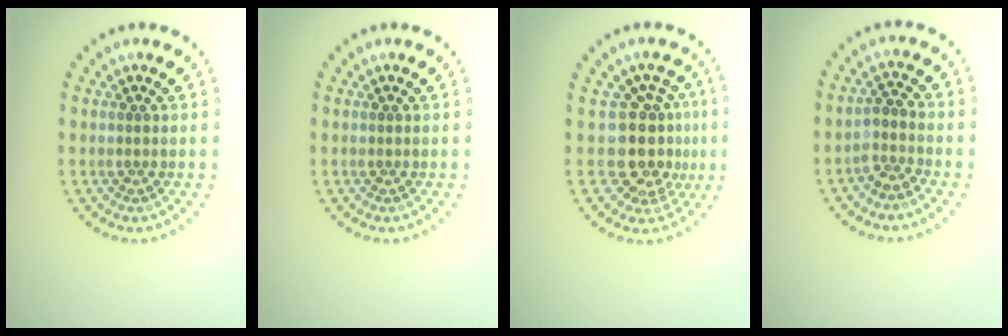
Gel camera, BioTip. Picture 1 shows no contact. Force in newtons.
{"total": 0.0}
{"total": 4.1, "press": 3.2, "slide": 2.5}
{"total": 1.8, "press": 1.4, "slide": 1.2}